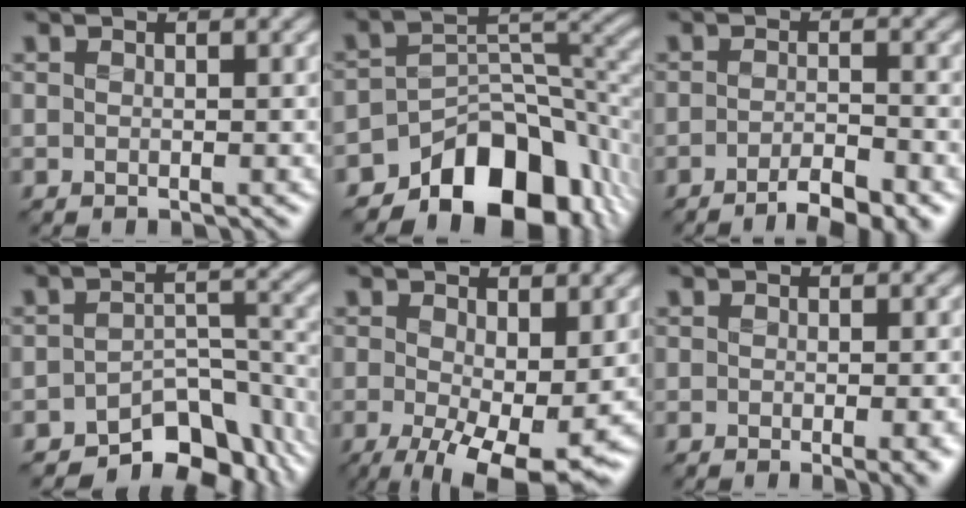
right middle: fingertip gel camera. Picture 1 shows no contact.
{"total": 11.1, "force": [-7.1, 6.0, 5.9], "torque": [-0.067, -0.005, -0.124]}
{"total": 4.7, "force": [-3.0, 1.1, 3.5], "torque": [-0.053, -0.002, -0.048]}
{"total": 8.1, "force": [-6.1, 3.5, 3.9], "torque": [-0.037, -0.015, -0.094]}
{"total": 8.0, "force": [-1.9, 3.1, 7.1], "torque": [-0.127, -0.024, -0.019]}
{"total": 3.5, "force": [-1.0, 1.1, 3.2], "torque": [-0.030, -0.009, -0.007]}